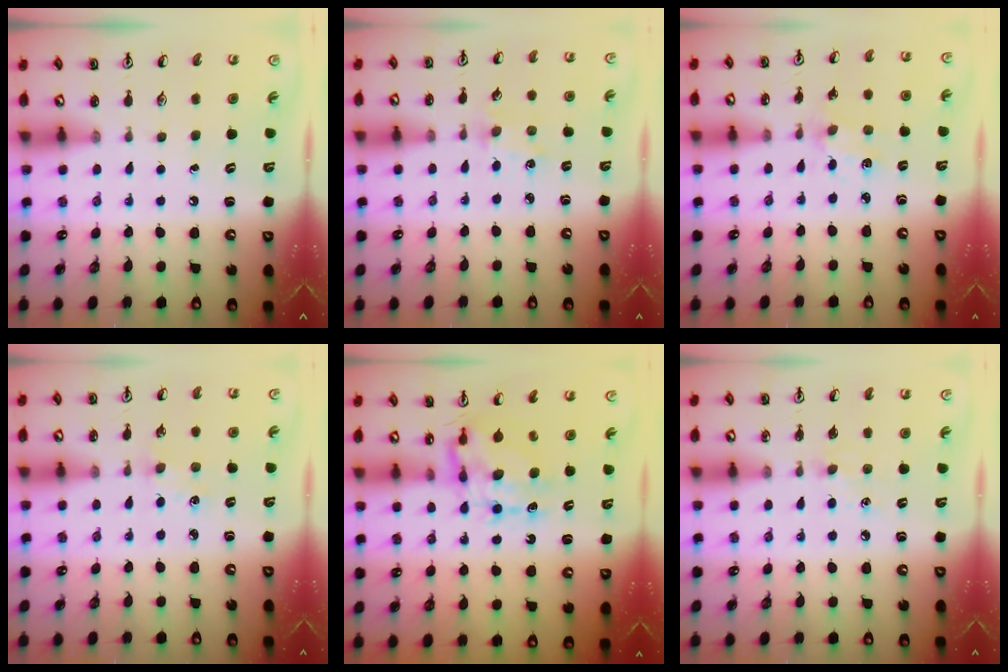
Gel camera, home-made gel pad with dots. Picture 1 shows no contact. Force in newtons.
{"total": 1.5, "press": 1.5, "slide": 0.3}
{"total": 1.6, "press": 1.6, "slide": 0.5}
{"total": 1.3, "press": 1.3, "slide": 0.2}
{"total": 7.2, "press": 7.2, "slide": 0.6}
{"total": 5.4, "press": 5.3, "slide": 0.8}